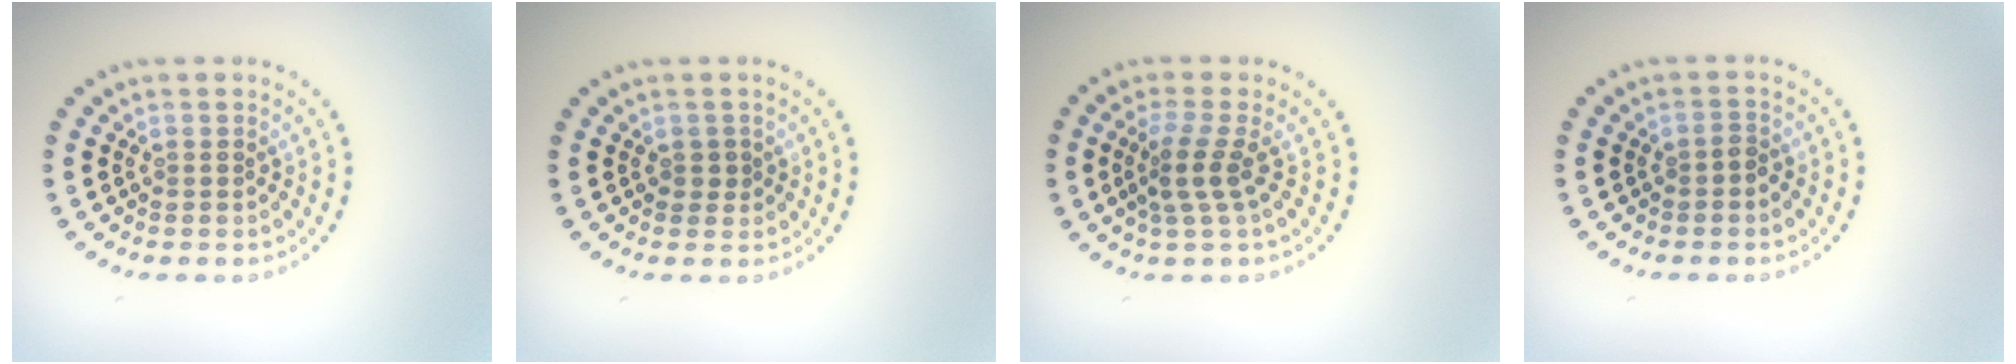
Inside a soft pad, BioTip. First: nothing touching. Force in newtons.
{"total": 1.0, "press": 0.9, "slide": 0.3}
{"total": 2.7, "press": 1.9, "slide": 2.0}
{"total": 0.8, "press": 0.7, "slide": 0.4}